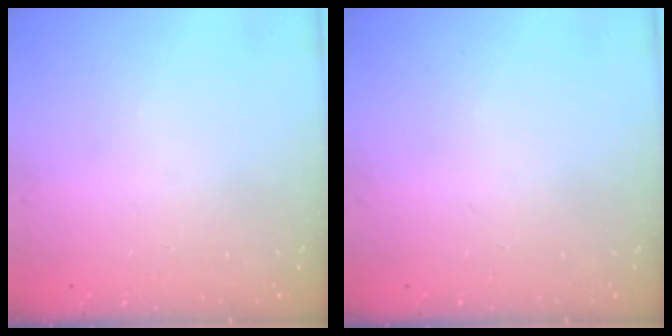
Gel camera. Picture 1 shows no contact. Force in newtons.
{"total": 0.0}